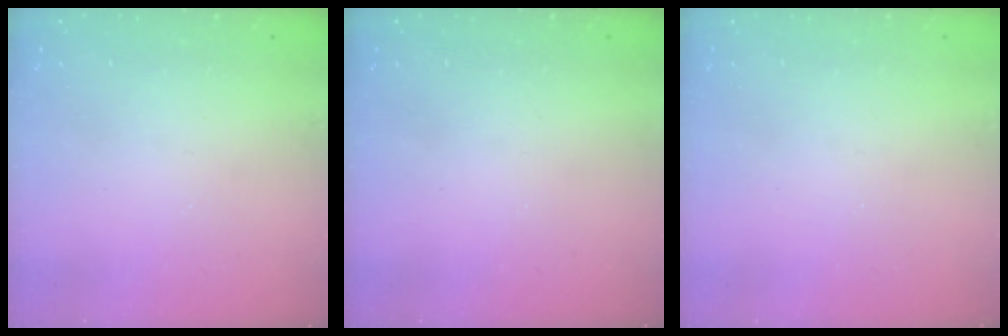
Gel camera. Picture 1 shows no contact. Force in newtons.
{"total": 0.0}
{"total": 0.0}